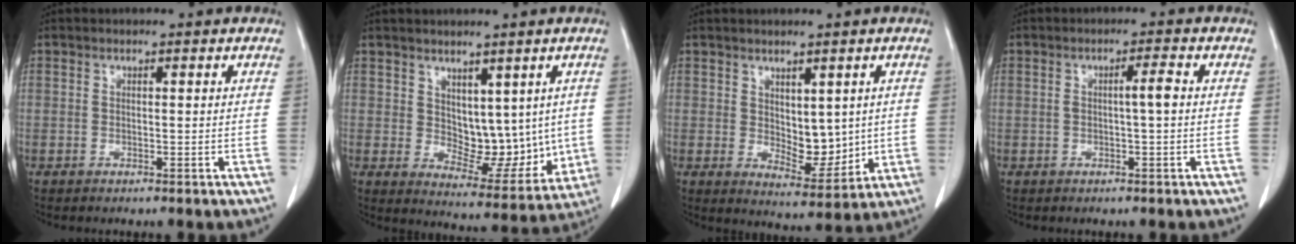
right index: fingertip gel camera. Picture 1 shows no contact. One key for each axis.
{"total": 9.7, "fx": 1.8, "fy": 5.9, "fz": 7.5, "tx": -0.086, "ty": -0.006, "tz": 0.046}
{"total": 6.9, "fx": 0.8, "fy": 3.7, "fz": 5.8, "tx": -0.081, "ty": -0.010, "tz": 0.030}
{"total": 2.7, "fx": 0.1, "fy": 0.1, "fz": 2.7, "tx": -0.046, "ty": 0.003, "tz": 0.001}